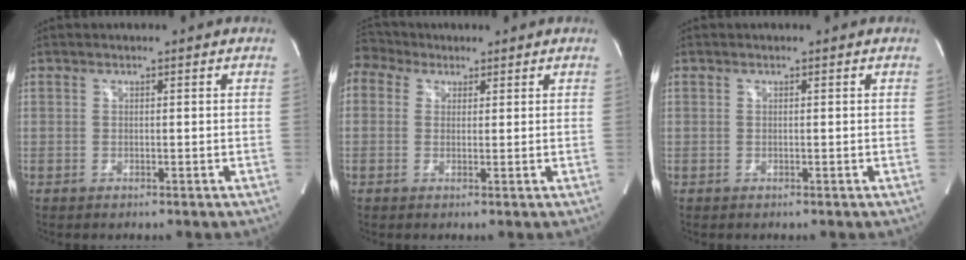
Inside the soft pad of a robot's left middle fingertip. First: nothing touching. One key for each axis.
{"total": 4.5, "fx": 3.2, "fy": 3.2, "fz": 0.8, "tx": -0.027, "ty": 0.037, "tz": 0.063}
{"total": 0.0}